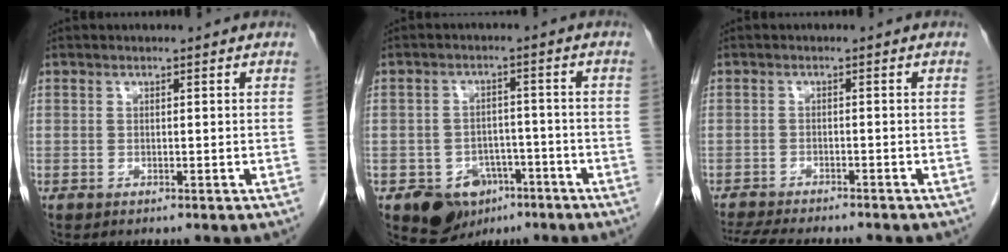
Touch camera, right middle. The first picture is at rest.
{"total": 7.6, "force": [-4.2, 5.6, 2.8], "torque": [-0.043, 0.009, -0.057]}
{"total": 11.8, "force": [-10.5, 1.7, 5.1], "torque": [-0.083, -0.017, -0.146]}